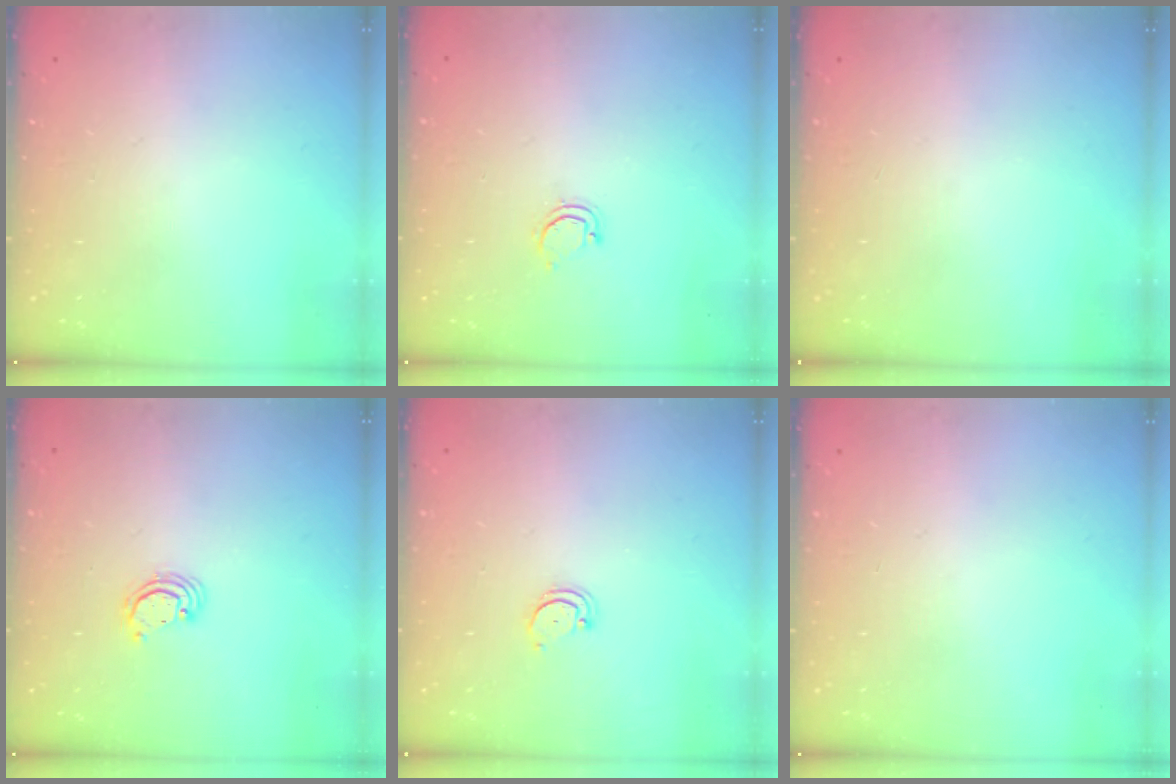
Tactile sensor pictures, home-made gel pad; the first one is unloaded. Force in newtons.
{"total": 3.1, "press": 3.1, "slide": 0.2}
{"total": 0.0}
{"total": 2.2, "press": 2.2, "slide": 0.1}
{"total": 2.7, "press": 2.7, "slide": 0.3}
{"total": 0.0}